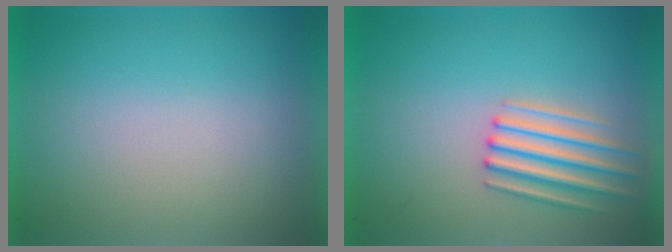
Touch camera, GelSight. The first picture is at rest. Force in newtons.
{"total": 1.6}